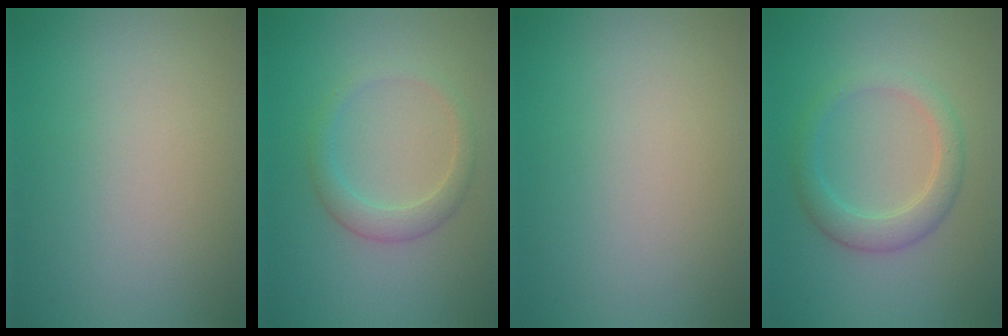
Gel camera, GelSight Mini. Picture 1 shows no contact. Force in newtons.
{"total": 2.2, "press": 2.2, "slide": 0.1}
{"total": 0.0}
{"total": 3.0, "press": 3.0, "slide": 0.1}